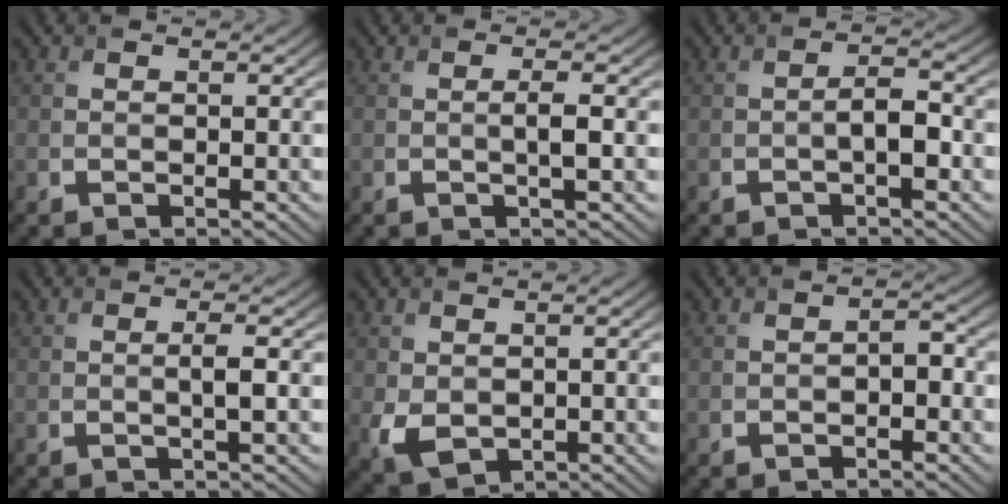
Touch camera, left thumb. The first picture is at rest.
{"total": 1.7, "force": [-0.2, 0.1, 1.7], "torque": [-0.034, 0.002, -0.006]}
{"total": 2.6, "force": [-1.0, 0.7, 2.3], "torque": [-0.042, 0.004, -0.023]}
{"total": 1.7, "force": [0.0, 0.1, 1.7], "torque": [-0.034, 0.003, -0.004]}
{"total": 3.1, "force": [0.0, 2.4, 2.0], "torque": [-0.055, -0.013, 0.006]}
{"total": 1.6, "force": [-0.7, 0.8, 1.2], "torque": [-0.021, 0.002, -0.014]}